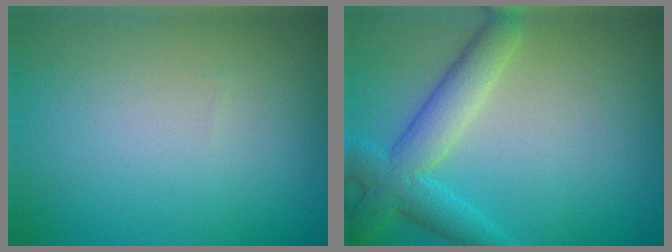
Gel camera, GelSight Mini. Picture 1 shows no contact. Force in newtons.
{"total": 4.9, "press": 4.9, "slide": 0.2}